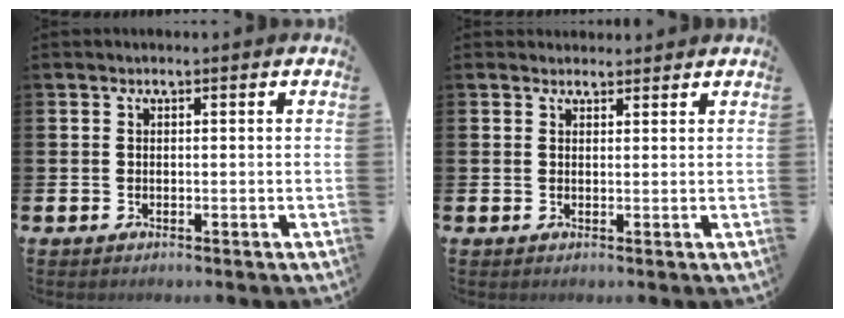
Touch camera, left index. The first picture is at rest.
{"total": 1.6, "force": [1.5, 0.5, -0.1], "torque": [0.007, -0.004, 0.027]}